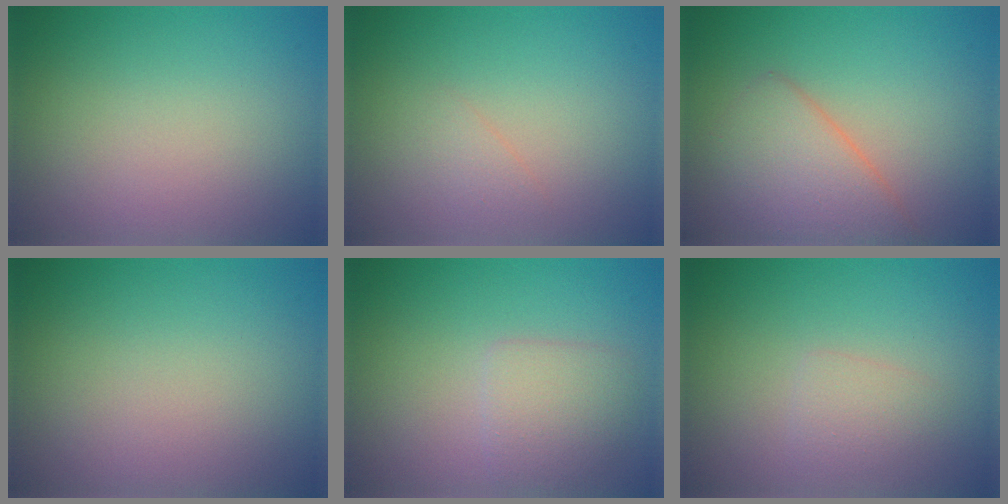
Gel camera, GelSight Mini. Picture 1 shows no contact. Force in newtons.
{"total": 0.8, "press": 0.8, "slide": 0.0}
{"total": 4.2, "press": 4.2, "slide": 0.1}
{"total": 0.0}
{"total": 2.5, "press": 2.5, "slide": 0.1}
{"total": 1.3, "press": 1.3, "slide": 0.1}